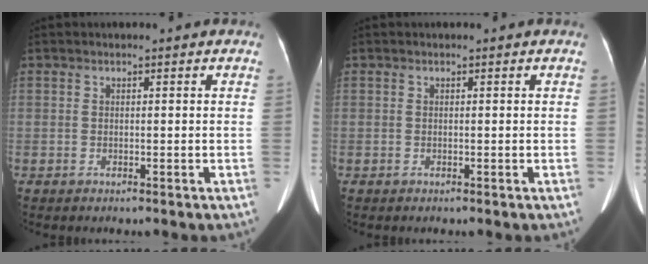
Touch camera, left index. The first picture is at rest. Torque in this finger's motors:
{"motor_torque": [0.05, 0.07, 0.00, 0.00]}